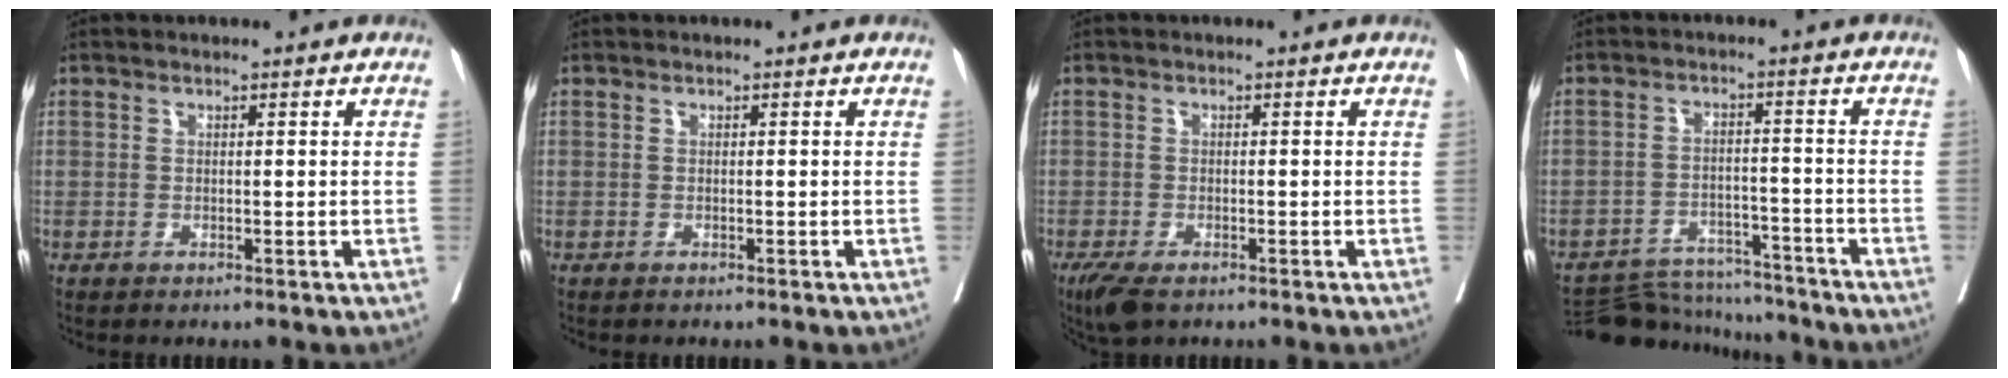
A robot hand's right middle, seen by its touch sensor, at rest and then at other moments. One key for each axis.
{"total": 0.0}
{"total": 4.3, "fx": -2.9, "fy": 1.6, "fz": 2.7, "tx": -0.054, "ty": -0.011, "tz": -0.049}
{"total": 11.3, "fx": -11.1, "fy": 2.2, "fz": 0.8, "tx": -0.017, "ty": 0.004, "tz": -0.166}